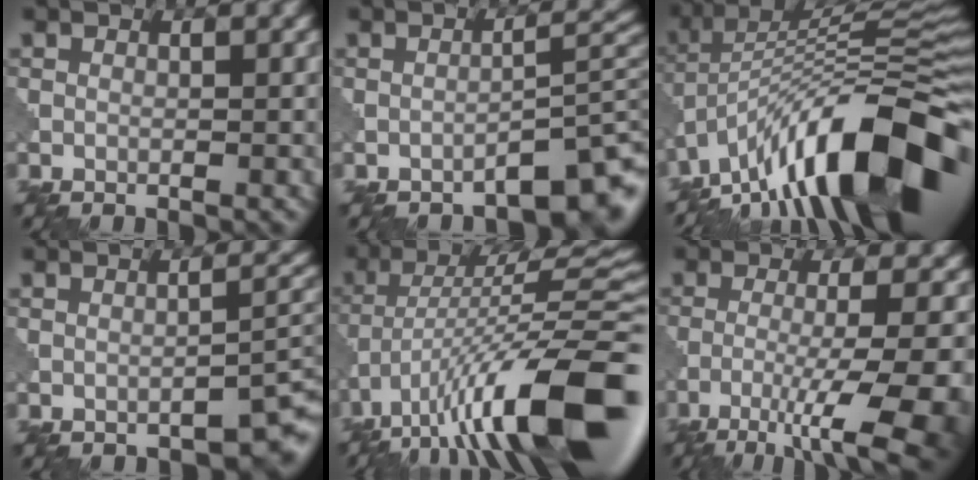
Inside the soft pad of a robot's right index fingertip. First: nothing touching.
{"total": 5.3, "force": [-3.8, 1.3, 3.5], "torque": [-0.035, 0.013, -0.053]}
{"total": 14.8, "force": [-8.0, 4.4, 11.7], "torque": [-0.190, 0.039, -0.149]}
{"total": 2.7, "force": [-2.2, 0.6, 1.6], "torque": [-0.017, 0.011, -0.033]}
{"total": 14.8, "force": [-7.4, 3.8, 12.3], "torque": [-0.209, 0.017, -0.122]}
{"total": 9.5, "force": [-5.0, 1.9, 7.9], "torque": [-0.127, -0.006, -0.078]}